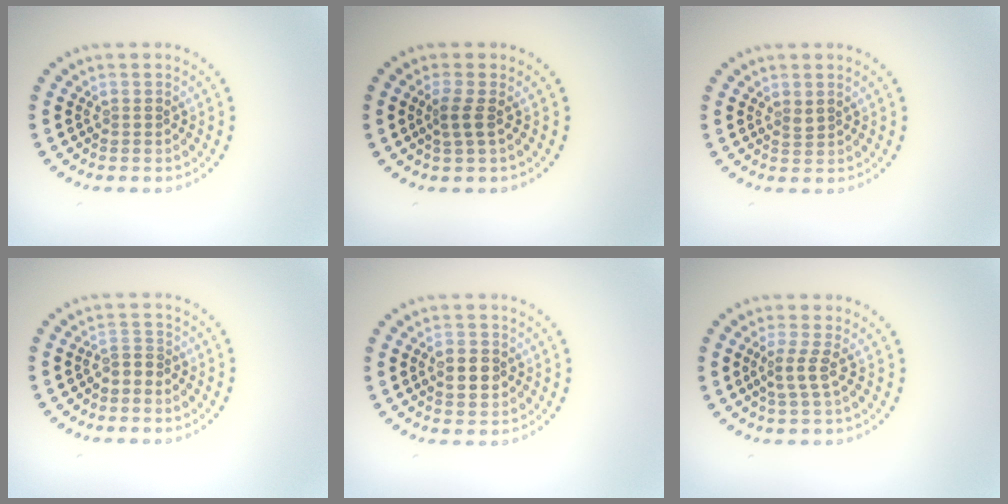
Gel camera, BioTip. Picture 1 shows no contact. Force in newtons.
{"total": 1.6, "press": 1.3, "slide": 0.9}
{"total": 0.7, "press": 0.6, "slide": 0.3}
{"total": 1.4, "press": 1.0, "slide": 1.0}
{"total": 2.9, "press": 2.9, "slide": 0.1}
{"total": 2.1, "press": 1.5, "slide": 1.4}